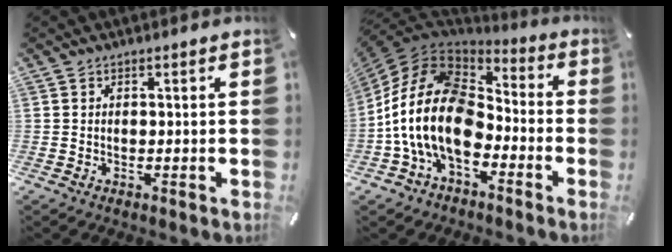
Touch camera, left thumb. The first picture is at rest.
{"total": 19.9, "force": [-6.2, 12.8, 13.9], "torque": [-0.297, 0.027, -0.111]}